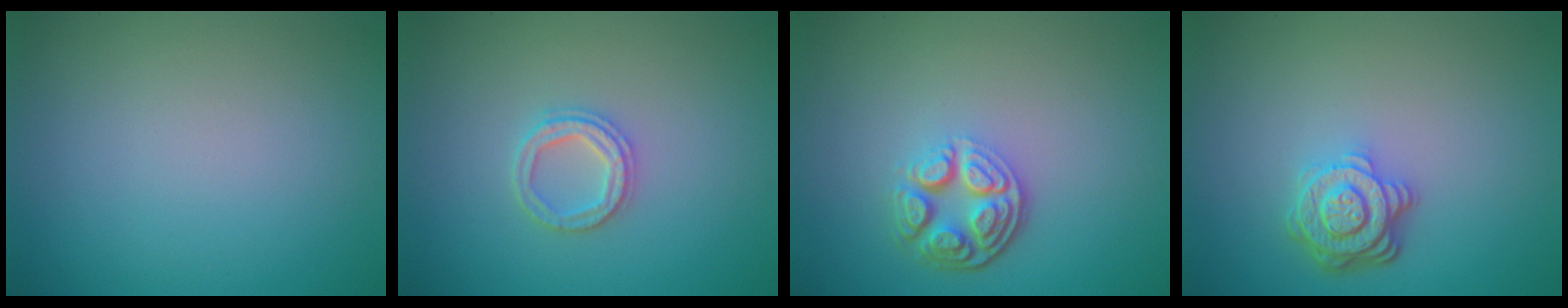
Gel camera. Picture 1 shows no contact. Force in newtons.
{"total": 2.4, "press": 2.4, "slide": 0.4}
{"total": 4.5, "press": 3.4, "slide": 2.9}
{"total": 4.0, "press": 3.2, "slide": 2.4}